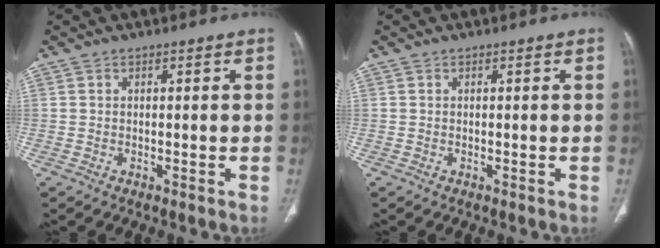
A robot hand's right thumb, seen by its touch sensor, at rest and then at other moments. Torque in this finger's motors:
{"motor_torque": [-0.26, 0.18, 0.11, -0.21, 0.02]}